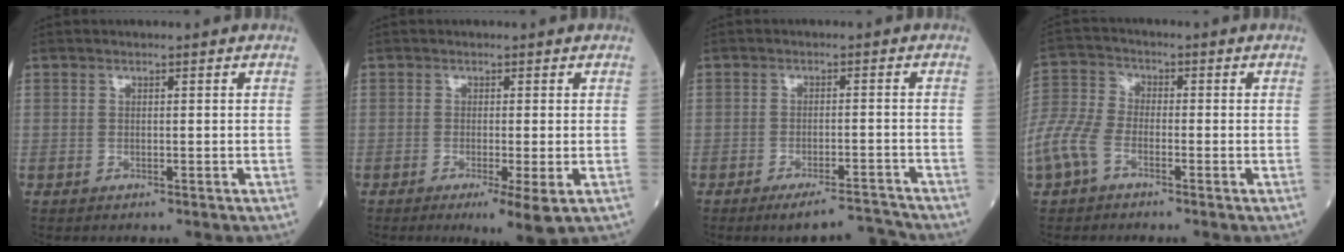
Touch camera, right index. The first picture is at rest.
{"total": 4.4, "force": [-1.8, 0.3, 4.0], "torque": [-0.053, -0.014, -0.025]}
{"total": 5.0, "force": [-4.7, -0.2, 1.6], "torque": [-0.010, 0.000, -0.076]}
{"total": 7.4, "force": [-3.5, 4.1, 5.0], "torque": [-0.133, 0.004, -0.080]}